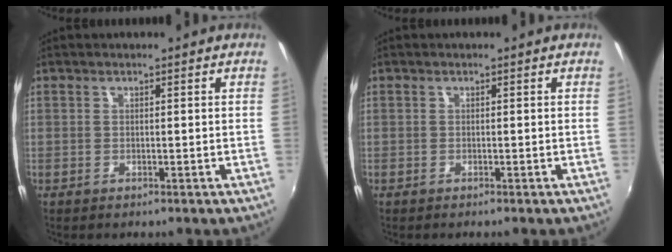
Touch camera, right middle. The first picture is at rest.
{"total": 0.0}